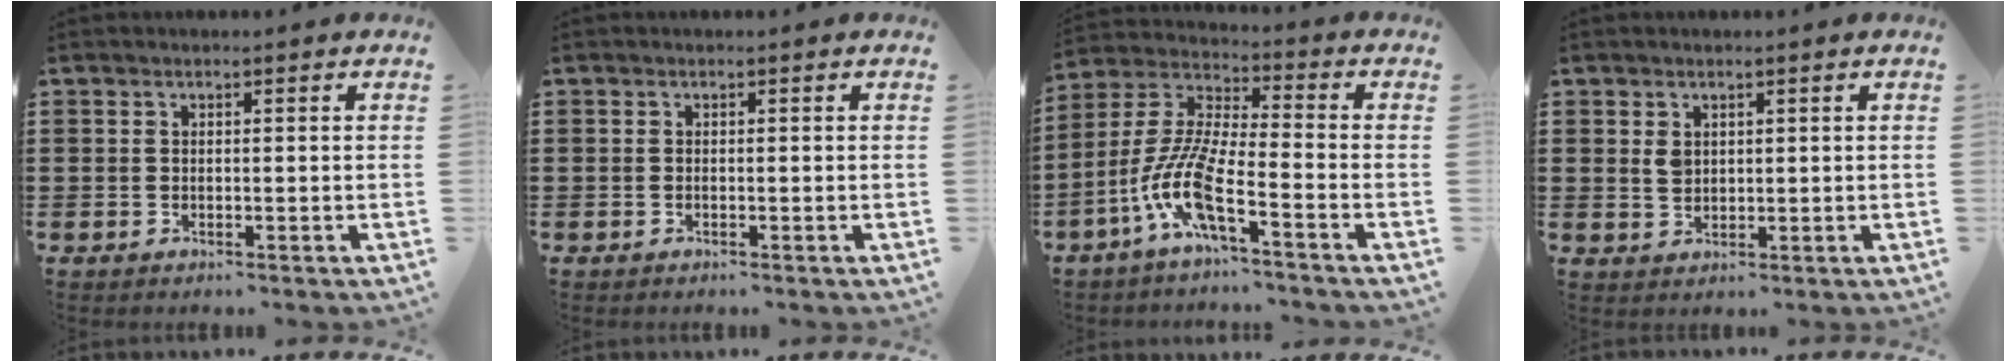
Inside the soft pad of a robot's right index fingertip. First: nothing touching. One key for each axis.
{"total": 0.0}
{"total": 10.1, "fx": -5.4, "fy": 1.4, "fz": 8.5, "tx": -0.207, "ty": -0.022, "tz": -0.112}
{"total": 2.1, "fx": 1.0, "fy": 1.4, "fz": 1.2, "tx": -0.027, "ty": 0.004, "tz": 0.020}